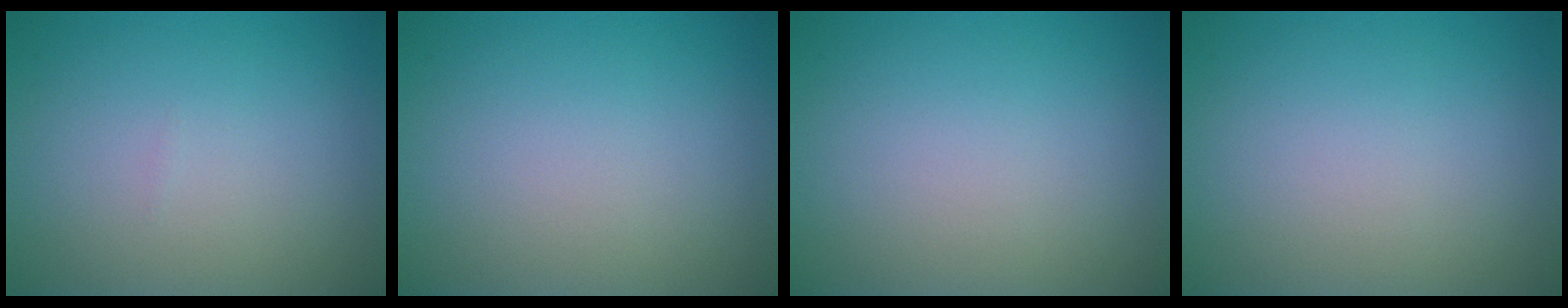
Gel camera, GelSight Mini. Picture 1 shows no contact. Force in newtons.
{"total": 0.0}
{"total": 0.0}
{"total": 0.0}